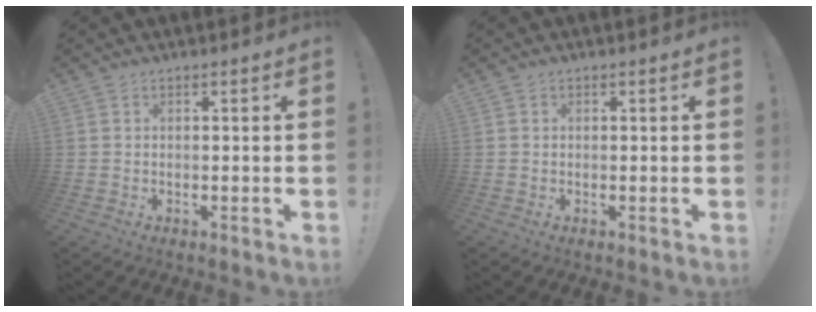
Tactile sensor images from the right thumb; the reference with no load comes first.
{"total": 0.0}